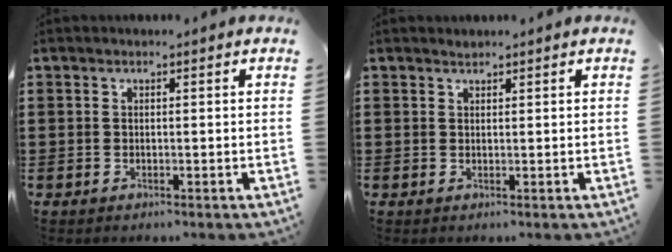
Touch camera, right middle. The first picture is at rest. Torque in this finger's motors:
{"motor_torque": [0.00, -0.13, -0.01, -0.01]}